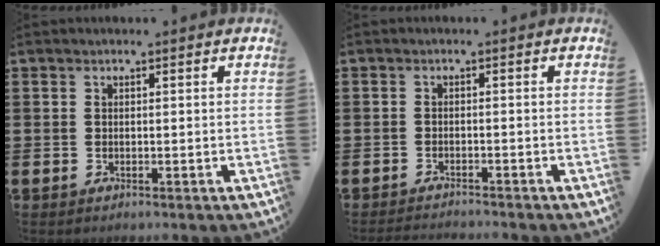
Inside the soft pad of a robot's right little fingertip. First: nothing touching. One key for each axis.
{"total": 1.4, "fx": -1.3, "fy": -0.1, "fz": 0.0, "tx": -0.002, "ty": 0.002, "tz": -0.027}